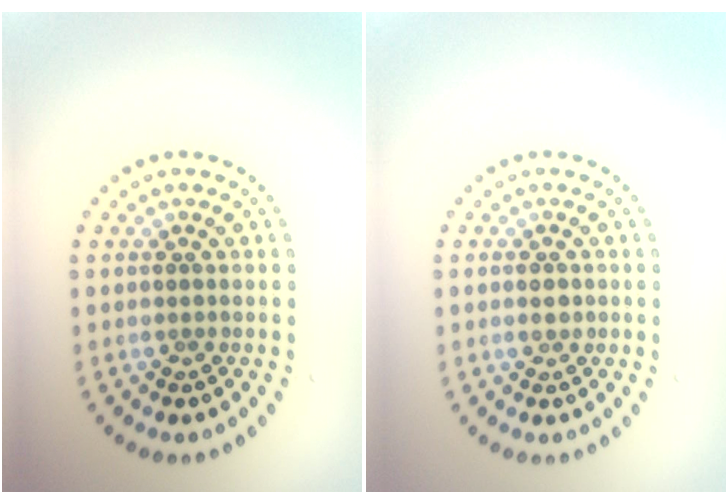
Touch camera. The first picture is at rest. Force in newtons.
{"total": 1.2, "press": 1.2, "slide": 0.1}